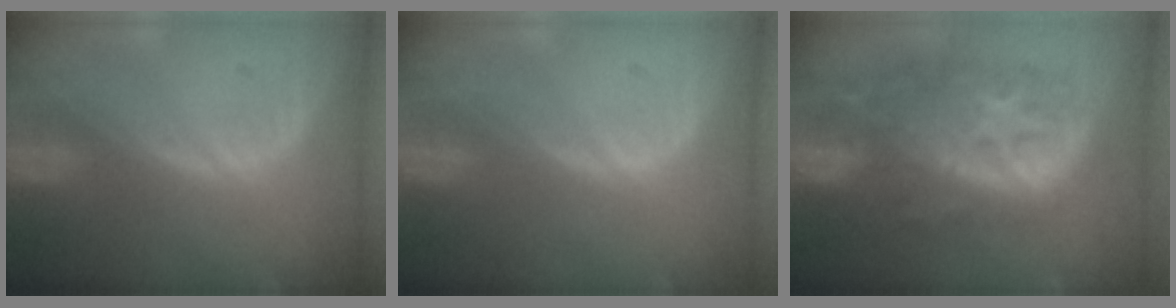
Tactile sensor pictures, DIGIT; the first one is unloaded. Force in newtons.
{"total": 0.0}
{"total": 12.0, "press": 11.9, "slide": 1.2}